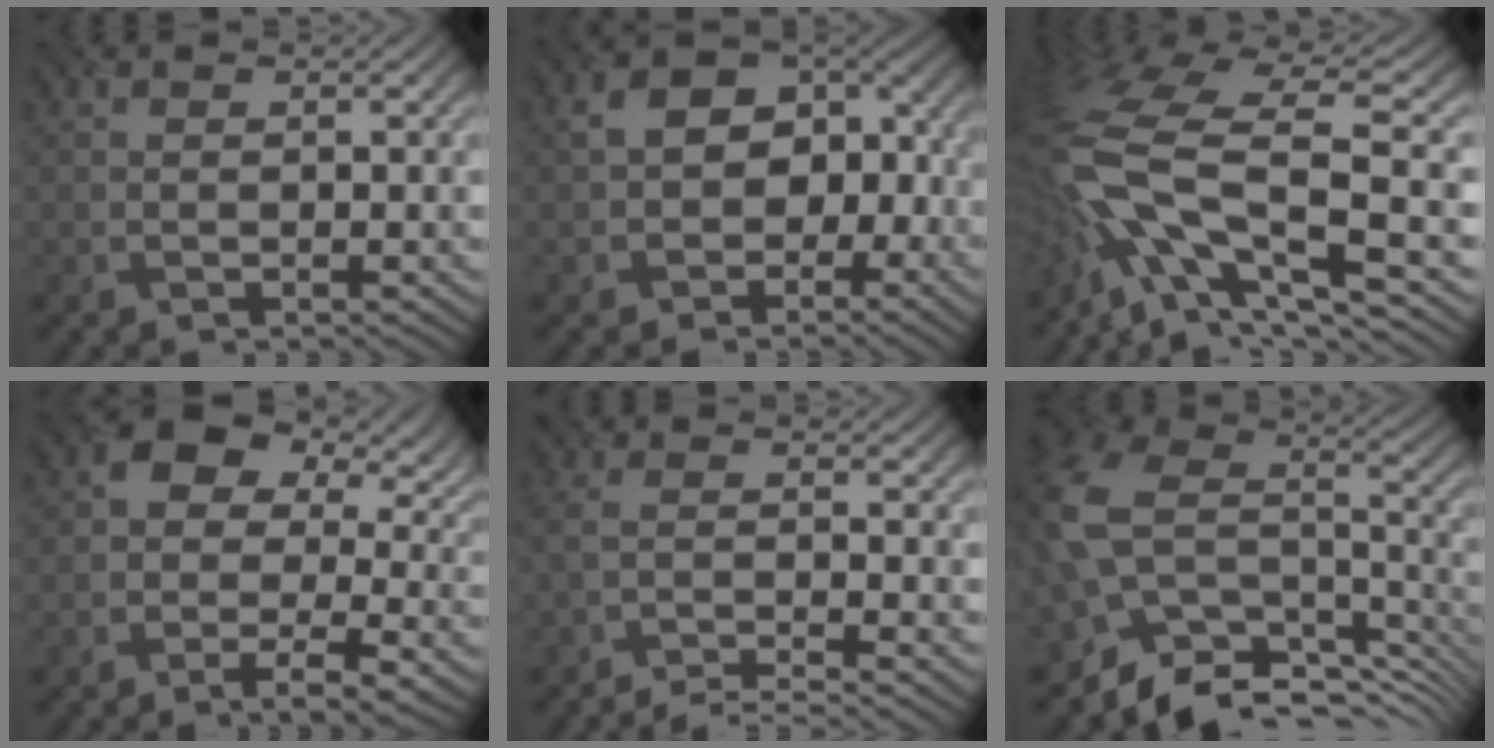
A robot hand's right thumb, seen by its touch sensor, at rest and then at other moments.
{"total": 8.4, "force": [-0.9, 6.3, 5.5], "torque": [-0.088, -0.002, -0.022]}
{"total": 15.4, "force": [-4.3, 6.6, 13.2], "torque": [-0.312, -0.011, -0.067]}
{"total": 13.1, "force": [1.6, 8.2, 10.1], "torque": [-0.153, 0.003, 0.029]}
{"total": 4.8, "force": [-3.9, 0.8, 2.8], "torque": [-0.041, -0.002, -0.080]}
{"total": 12.7, "force": [-6.3, 8.1, 7.4], "torque": [-0.176, -0.019, -0.106]}